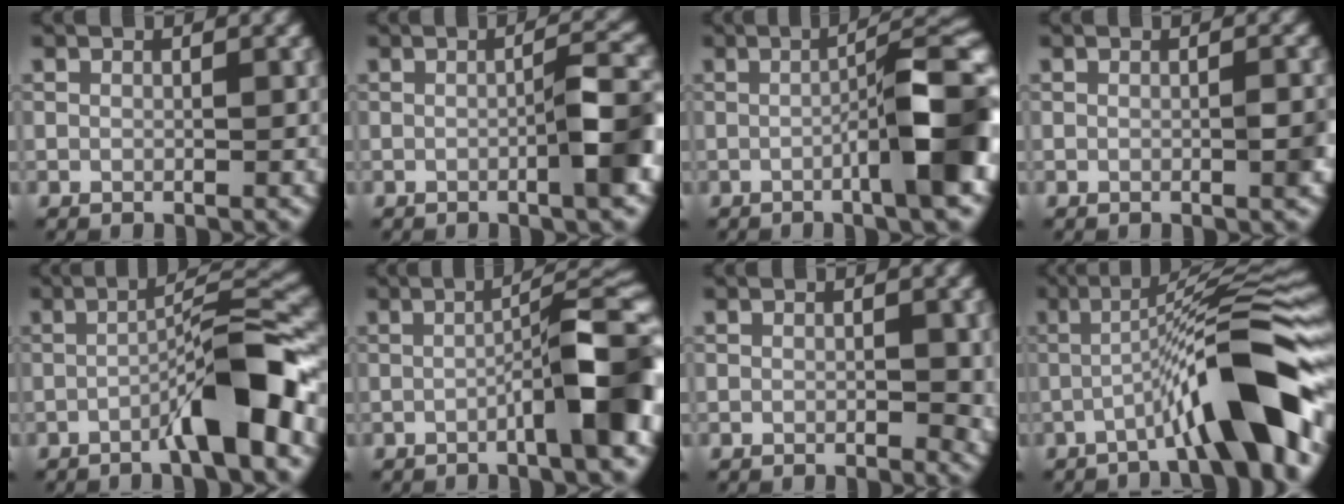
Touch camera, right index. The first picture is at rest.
{"total": 4.3, "force": [-1.1, 0.4, 4.1], "torque": [-0.057, 0.013, -0.025]}
{"total": 8.6, "force": [-1.8, 1.3, 8.3], "torque": [-0.107, 0.017, -0.035]}
{"total": 1.5, "force": [-0.3, 0.1, 1.5], "torque": [-0.022, 0.003, -0.006]}
{"total": 7.2, "force": [-3.0, 0.9, 6.5], "torque": [-0.099, 0.022, -0.057]}
{"total": 8.0, "force": [-2.3, 1.1, 7.6], "torque": [-0.099, 0.022, -0.042]}
{"total": 1.8, "force": [-0.3, 0.8, 1.6], "torque": [-0.019, -0.002, -0.004]}
{"total": 9.6, "force": [-3.7, 1.2, 8.8], "torque": [-0.118, 0.026, -0.069]}